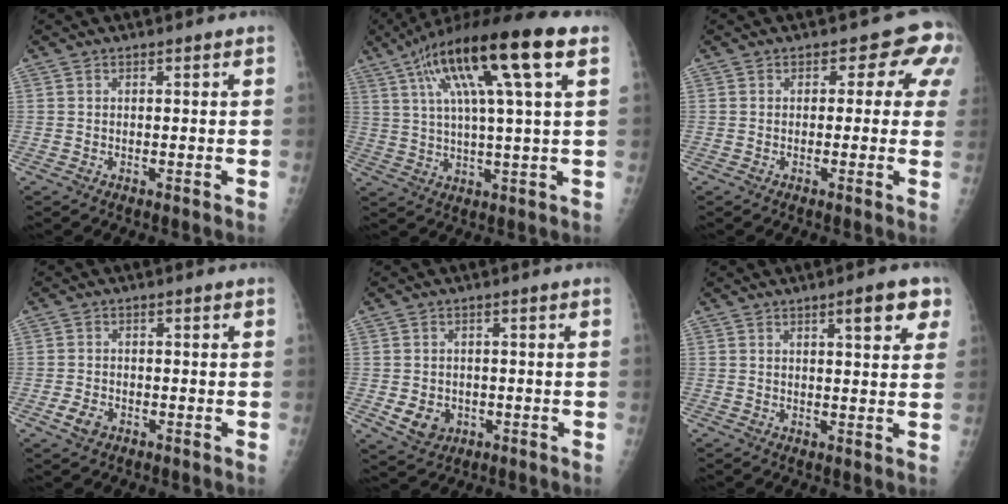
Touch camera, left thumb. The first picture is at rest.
{"total": 19.5, "force": [8.2, 3.0, 17.4], "torque": [-0.307, 0.014, 0.134]}
{"total": 5.7, "force": [1.7, 3.9, 3.8], "torque": [0.006, 0.004, 0.001]}
{"total": 3.1, "force": [-1.5, 2.0, 1.7], "torque": [-0.031, 0.003, -0.025]}
{"total": 5.0, "force": [-1.3, 4.2, 2.4], "torque": [-0.027, 0.003, -0.008]}
{"total": 6.1, "force": [3.1, 1.6, 5.0], "torque": [-0.051, -0.009, 0.037]}